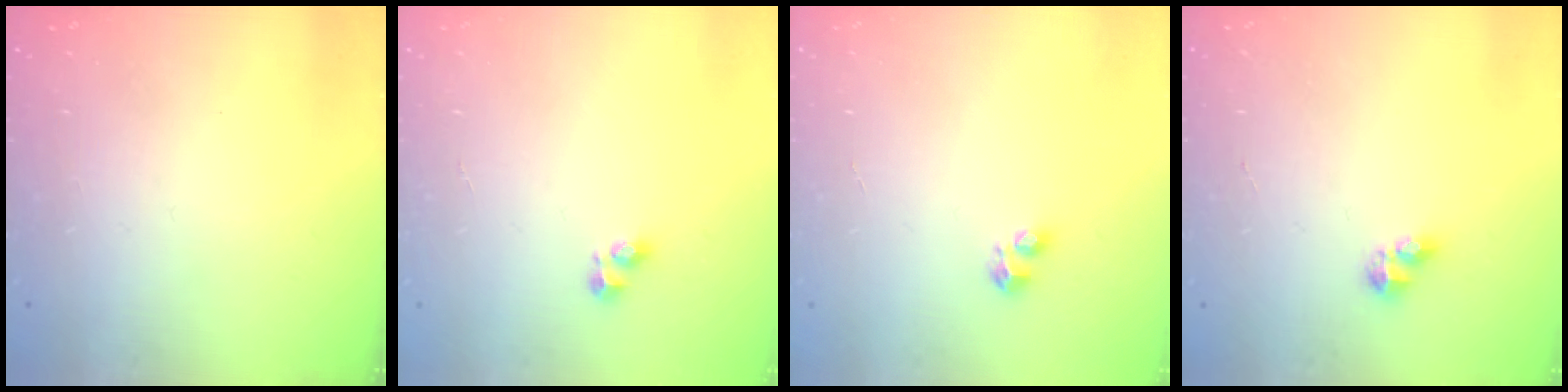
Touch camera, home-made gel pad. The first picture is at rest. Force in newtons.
{"total": 2.6, "press": 2.6, "slide": 0.2}
{"total": 3.1, "press": 3.1, "slide": 0.5}
{"total": 4.8, "press": 4.8, "slide": 0.6}